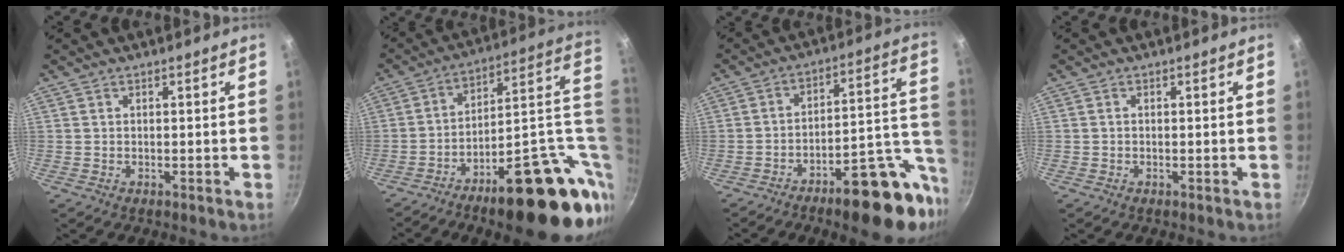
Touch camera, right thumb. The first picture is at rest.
{"total": 27.0, "force": [-4.8, 11.2, 24.1], "torque": [-0.305, 0.024, -0.062]}
{"total": 19.5, "force": [-10.2, 6.7, 15.1], "torque": [-0.157, 0.064, -0.147]}
{"total": 0.0}